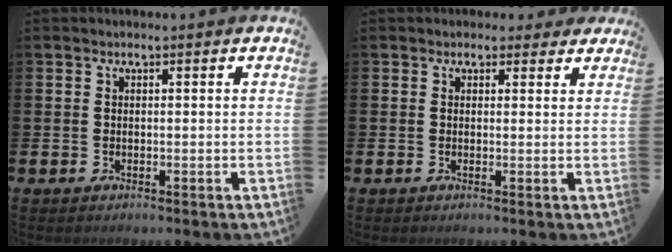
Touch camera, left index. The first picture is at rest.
{"total": 1.6, "force": [1.2, 1.0, 0.1], "torque": [0.002, 0.003, 0.019]}